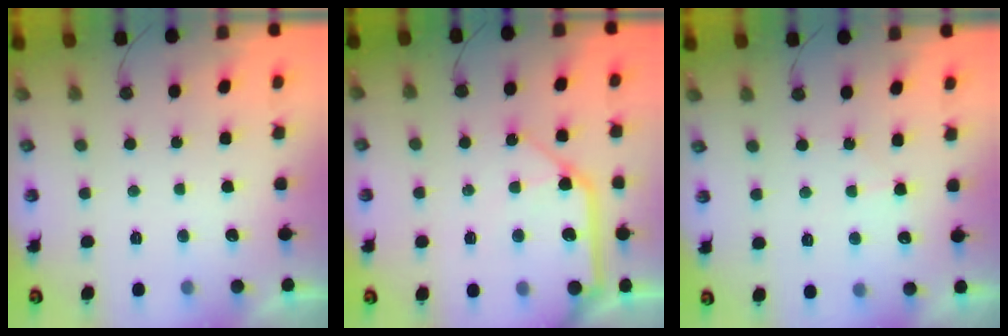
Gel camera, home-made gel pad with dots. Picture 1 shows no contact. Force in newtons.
{"total": 13.5, "press": 13.4, "slide": 1.7}
{"total": 5.7, "press": 5.7, "slide": 0.6}